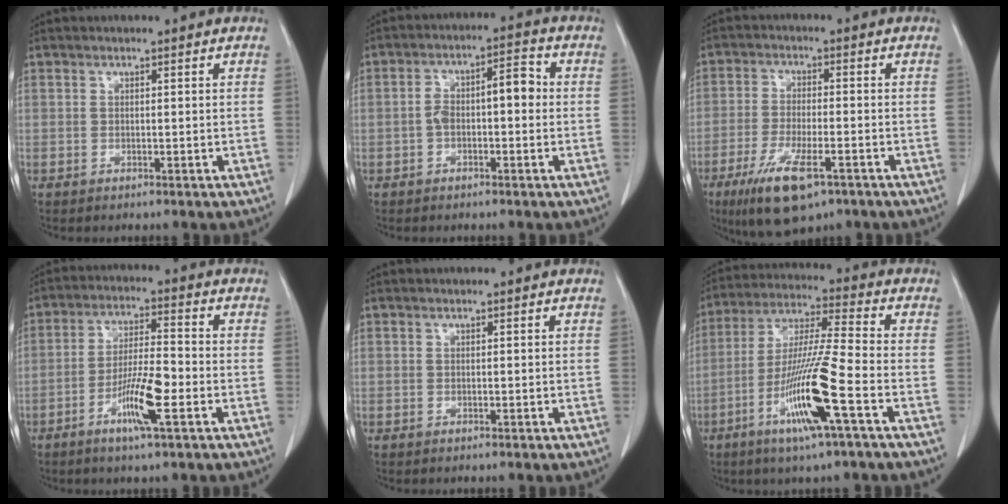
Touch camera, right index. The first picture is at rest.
{"total": 6.3, "force": [-0.4, 2.5, 5.8], "torque": [-0.104, 0.039, -0.007]}
{"total": 10.7, "force": [-6.1, 2.9, 8.3], "torque": [-0.155, -0.022, -0.099]}
{"total": 8.5, "force": [-3.5, 0.7, 7.7], "torque": [-0.146, -0.005, -0.063]}
{"total": 0.0}
{"total": 13.9, "force": [-5.6, -0.4, 12.7], "torque": [-0.253, -0.014, -0.107]}